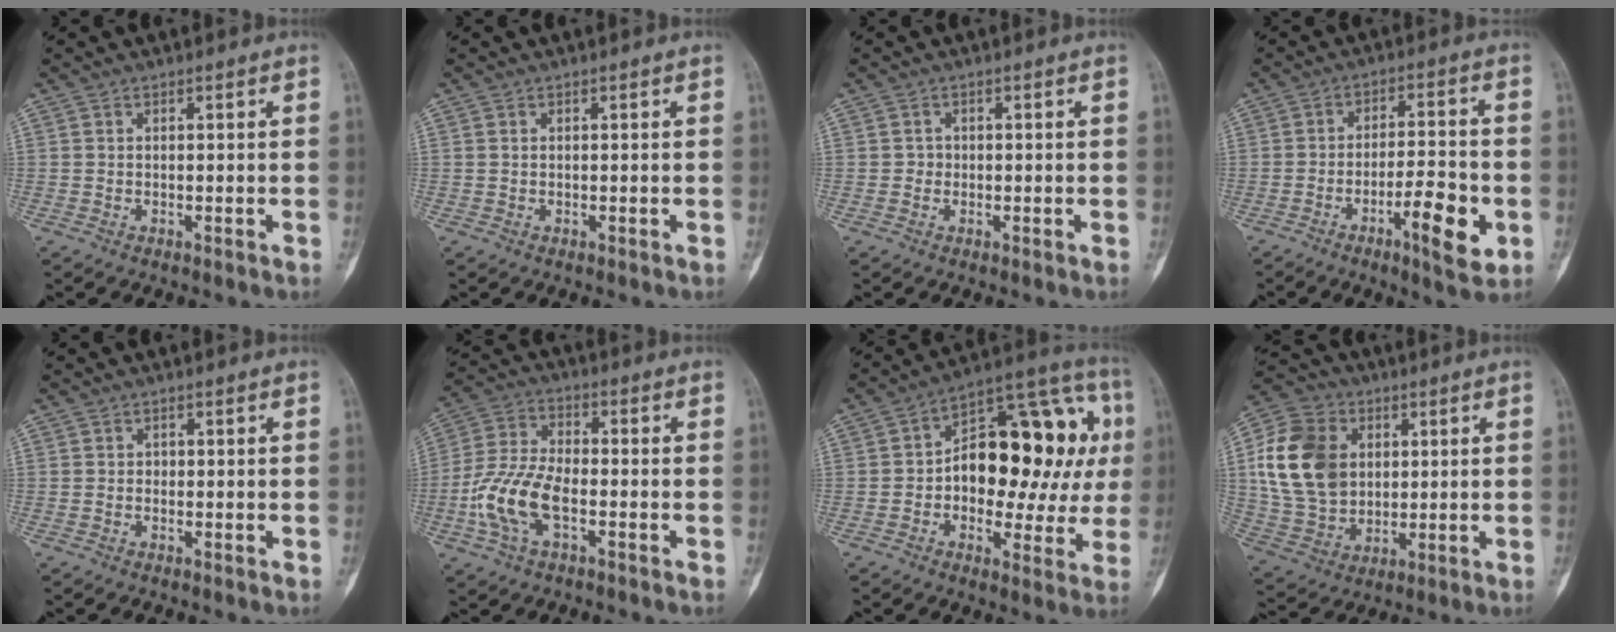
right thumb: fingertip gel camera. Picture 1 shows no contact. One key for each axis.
{"total": 0.0}
{"total": 1.0, "fx": -0.1, "fy": 1.0, "fz": 0.2, "tx": 0.004, "ty": 0.005, "tz": -0.003}
{"total": 10.4, "fx": -4.0, "fy": 2.7, "fz": 9.2, "tx": -0.142, "ty": 0.020, "tz": -0.062}
{"total": 0.6, "fx": -0.1, "fy": 0.5, "fz": 0.2, "tx": 0.000, "ty": 0.002, "tz": -0.002}
{"total": 11.8, "fx": -3.5, "fy": 5.9, "fz": 9.6, "tx": -0.208, "ty": 0.024, "tz": -0.072}
{"total": 24.3, "fx": 2.1, "fy": 12.7, "fz": 20.6, "tx": -0.246, "ty": 0.041, "tz": 0.026}
{"total": 17.4, "fx": 3.3, "fy": 13.4, "fz": 10.7, "tx": -0.189, "ty": 0.003, "tz": 0.065}